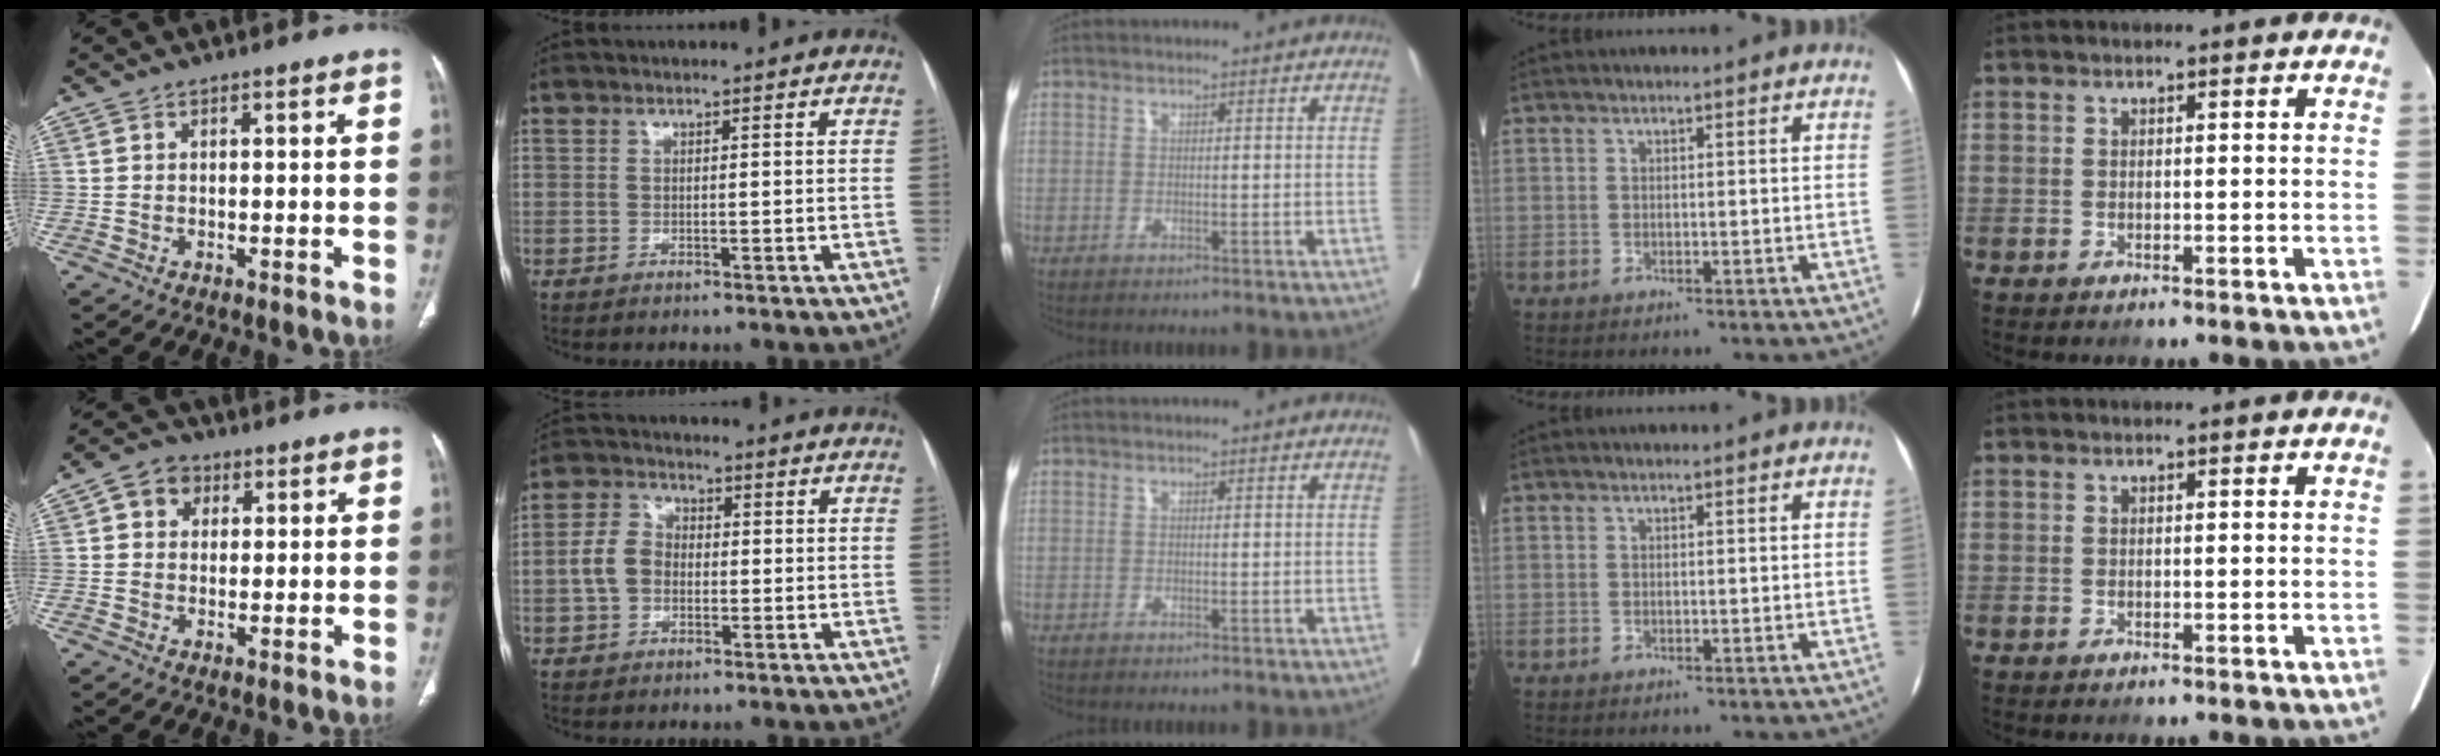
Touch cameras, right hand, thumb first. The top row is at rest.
{"thumb": {"total": 5.2, "force": [1.6, 4.4, 2.2], "torque": [-0.013, 0.003, 0.021]}, "index": {"total": 5.7, "force": [-0.7, 4.4, 3.5], "torque": [-0.086, 0.024, -0.016]}}